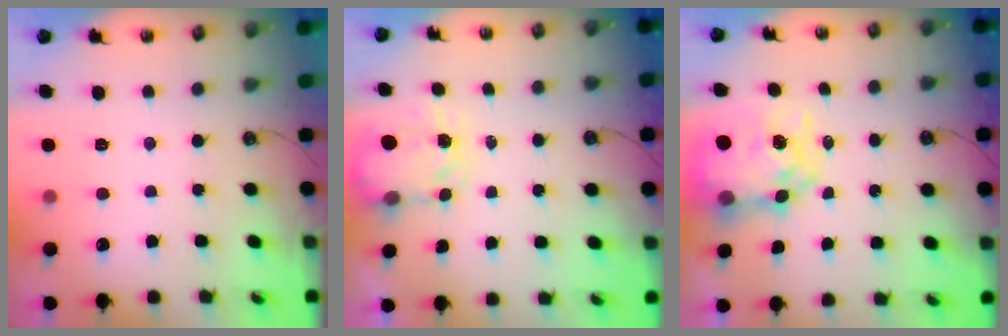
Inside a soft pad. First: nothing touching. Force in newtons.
{"total": 3.7, "press": 3.7, "slide": 0.5}
{"total": 9.8, "press": 9.8, "slide": 0.7}